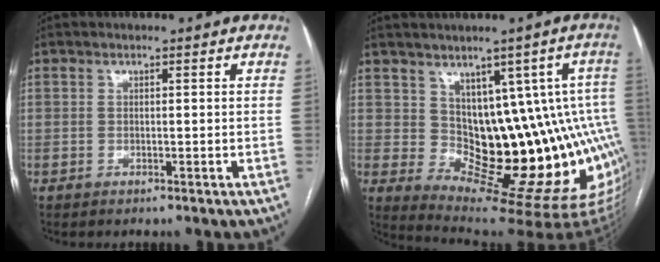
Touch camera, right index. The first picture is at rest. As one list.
[{"total": 15.8, "force": [0.6, 6.8, 14.2], "torque": [-0.134, 0.021, 0.025]}]